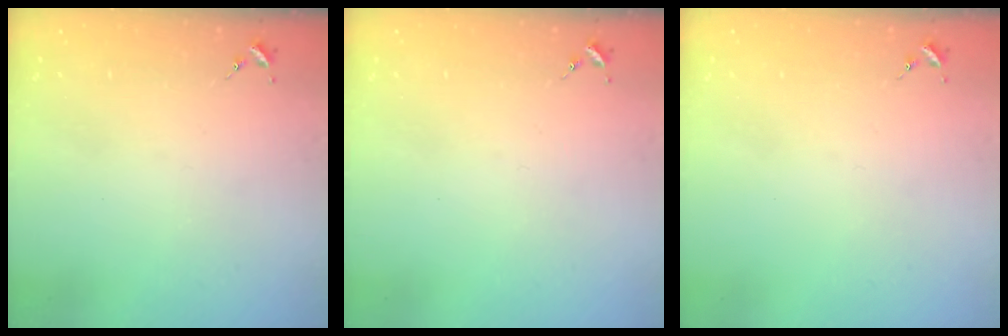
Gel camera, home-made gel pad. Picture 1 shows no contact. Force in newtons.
{"total": 0.0}
{"total": 0.0}